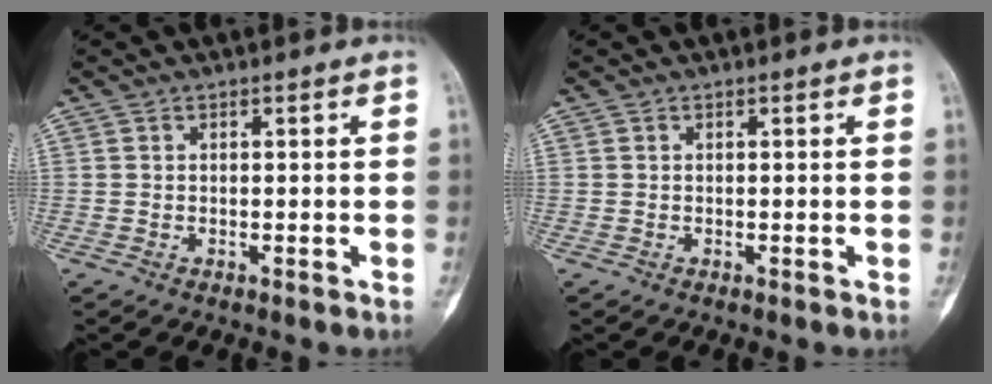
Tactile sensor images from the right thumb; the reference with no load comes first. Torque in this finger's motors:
{"motor_torque": [0.11, 0.05, 0.08, -0.08, 0.02]}